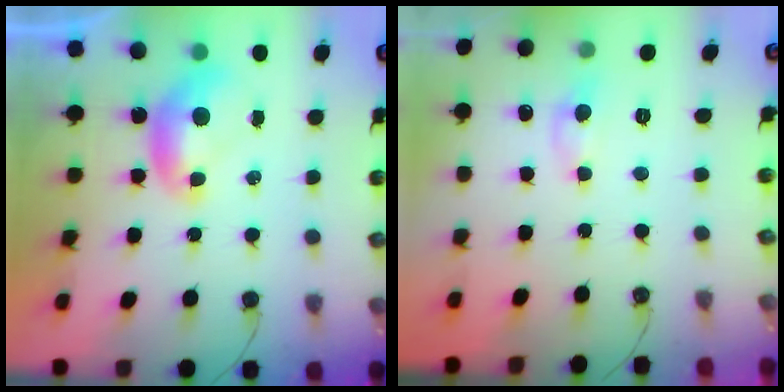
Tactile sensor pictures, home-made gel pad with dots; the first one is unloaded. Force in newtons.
{"total": 1.9, "press": 1.8, "slide": 0.6}